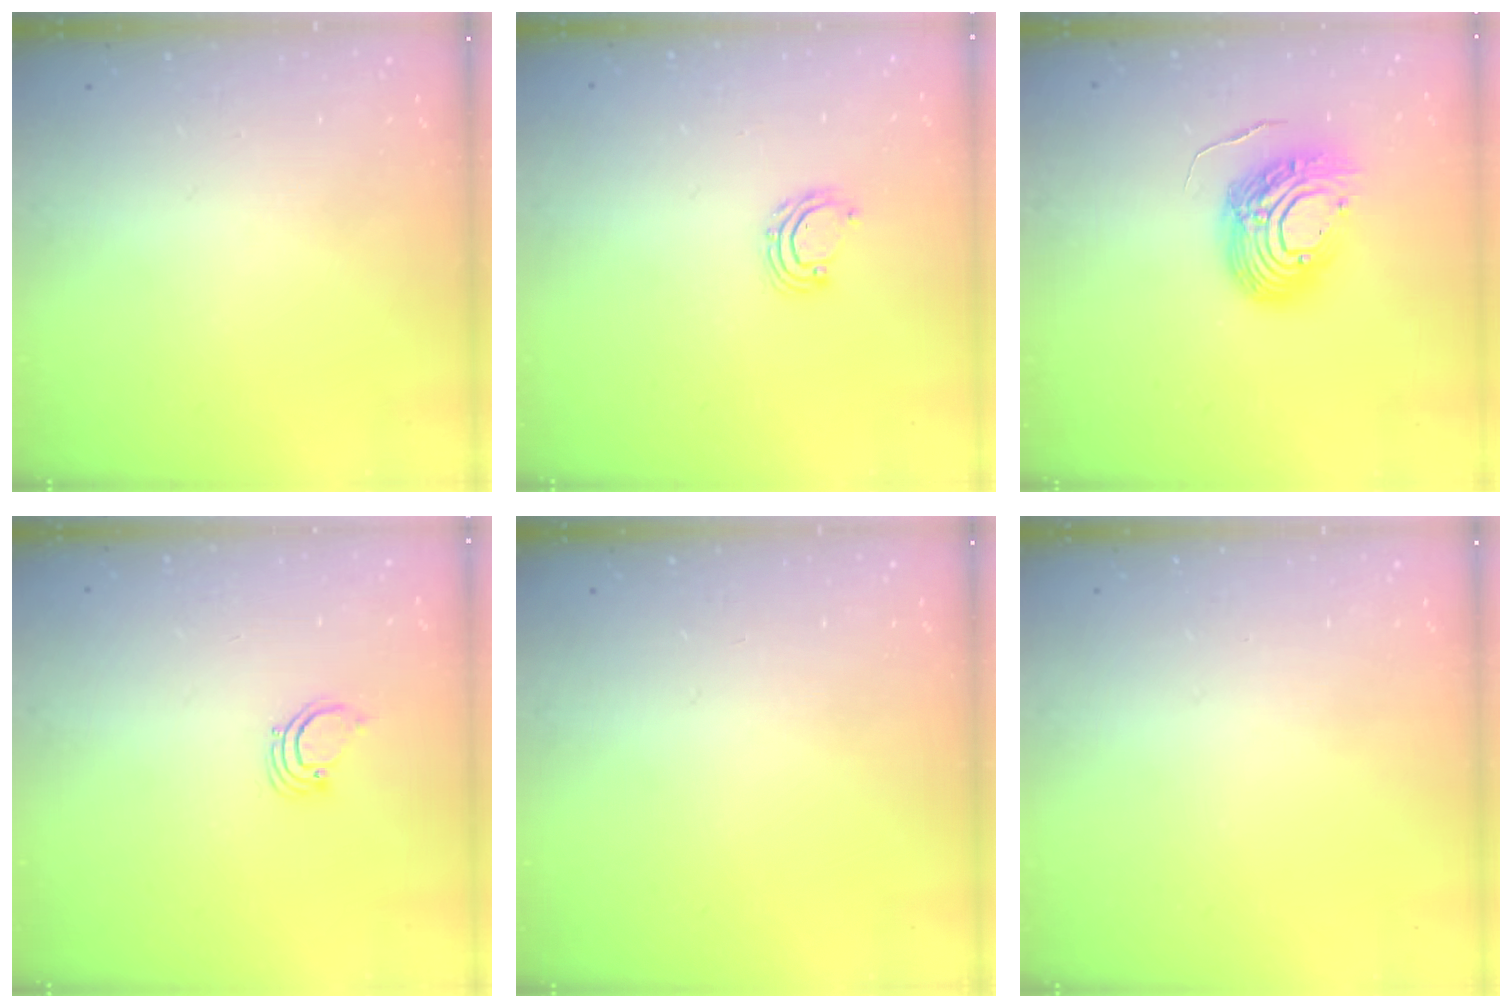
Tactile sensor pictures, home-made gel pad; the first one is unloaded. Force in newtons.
{"total": 4.2, "press": 4.2, "slide": 0.3}
{"total": 12.2, "press": 12.0, "slide": 2.4}
{"total": 2.2, "press": 2.2, "slide": 0.2}
{"total": 0.0}
{"total": 0.0}